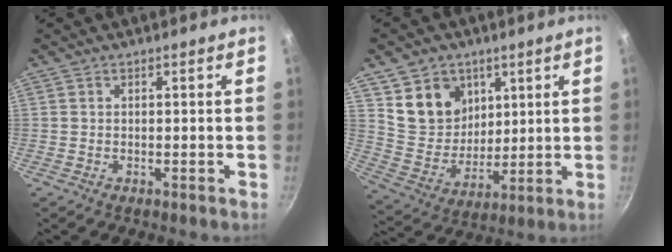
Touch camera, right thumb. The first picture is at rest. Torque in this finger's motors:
{"motor_torque": [-1.21, 1.29, -0.06, 0.11, 0.05]}